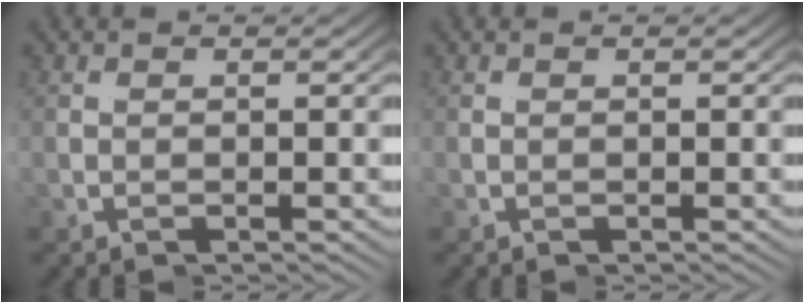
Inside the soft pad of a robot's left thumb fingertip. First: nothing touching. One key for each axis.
{"total": 0.0}